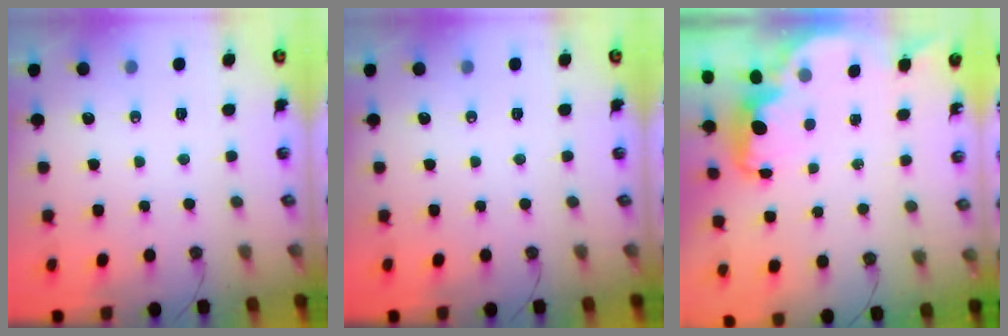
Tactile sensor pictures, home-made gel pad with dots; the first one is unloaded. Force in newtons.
{"total": 0.0}
{"total": 2.3, "press": 2.2, "slide": 0.6}